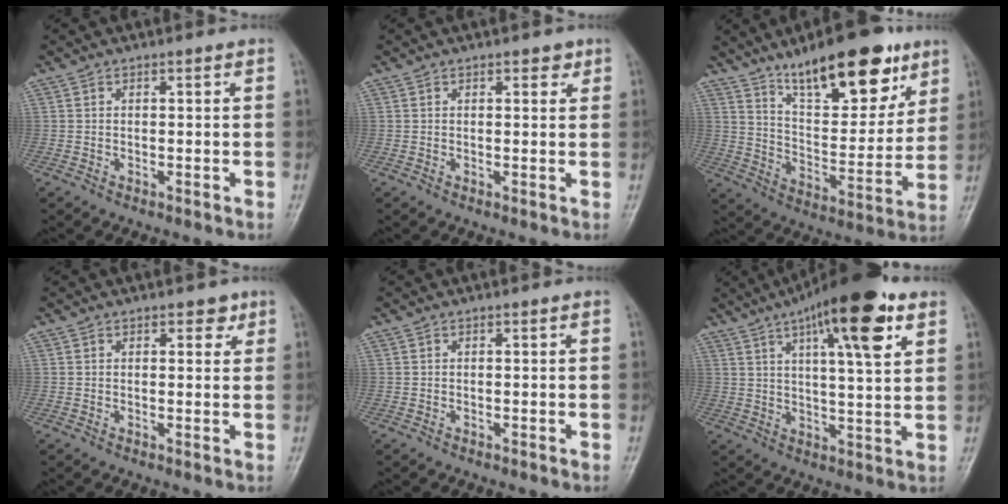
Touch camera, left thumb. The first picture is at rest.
{"total": 2.1, "force": [1.2, 1.1, 1.2], "torque": [-0.004, -0.004, 0.014]}
{"total": 20.6, "force": [13.3, 7.5, 13.9], "torque": [-0.166, -0.065, 0.220]}
{"total": 2.5, "force": [1.4, 1.4, 1.4], "torque": [0.000, -0.005, 0.016]}
{"total": 0.0}
{"total": 17.2, "force": [8.7, 4.4, 14.2], "torque": [-0.202, -0.019, 0.130]}